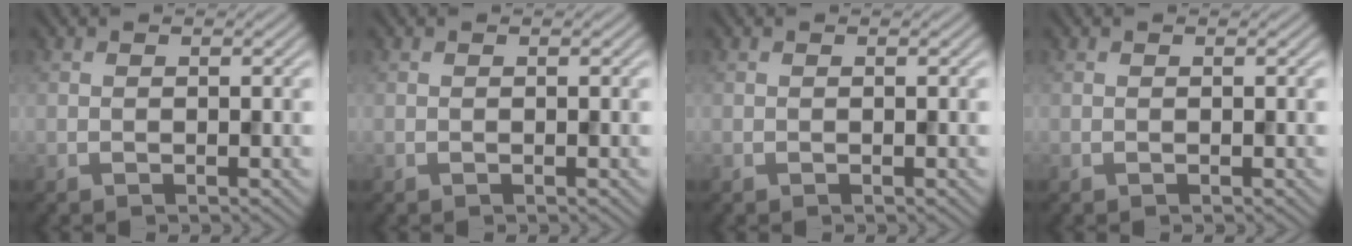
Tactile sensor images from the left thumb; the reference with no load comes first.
{"total": 0.0}
{"total": 0.0}
{"total": 0.0}